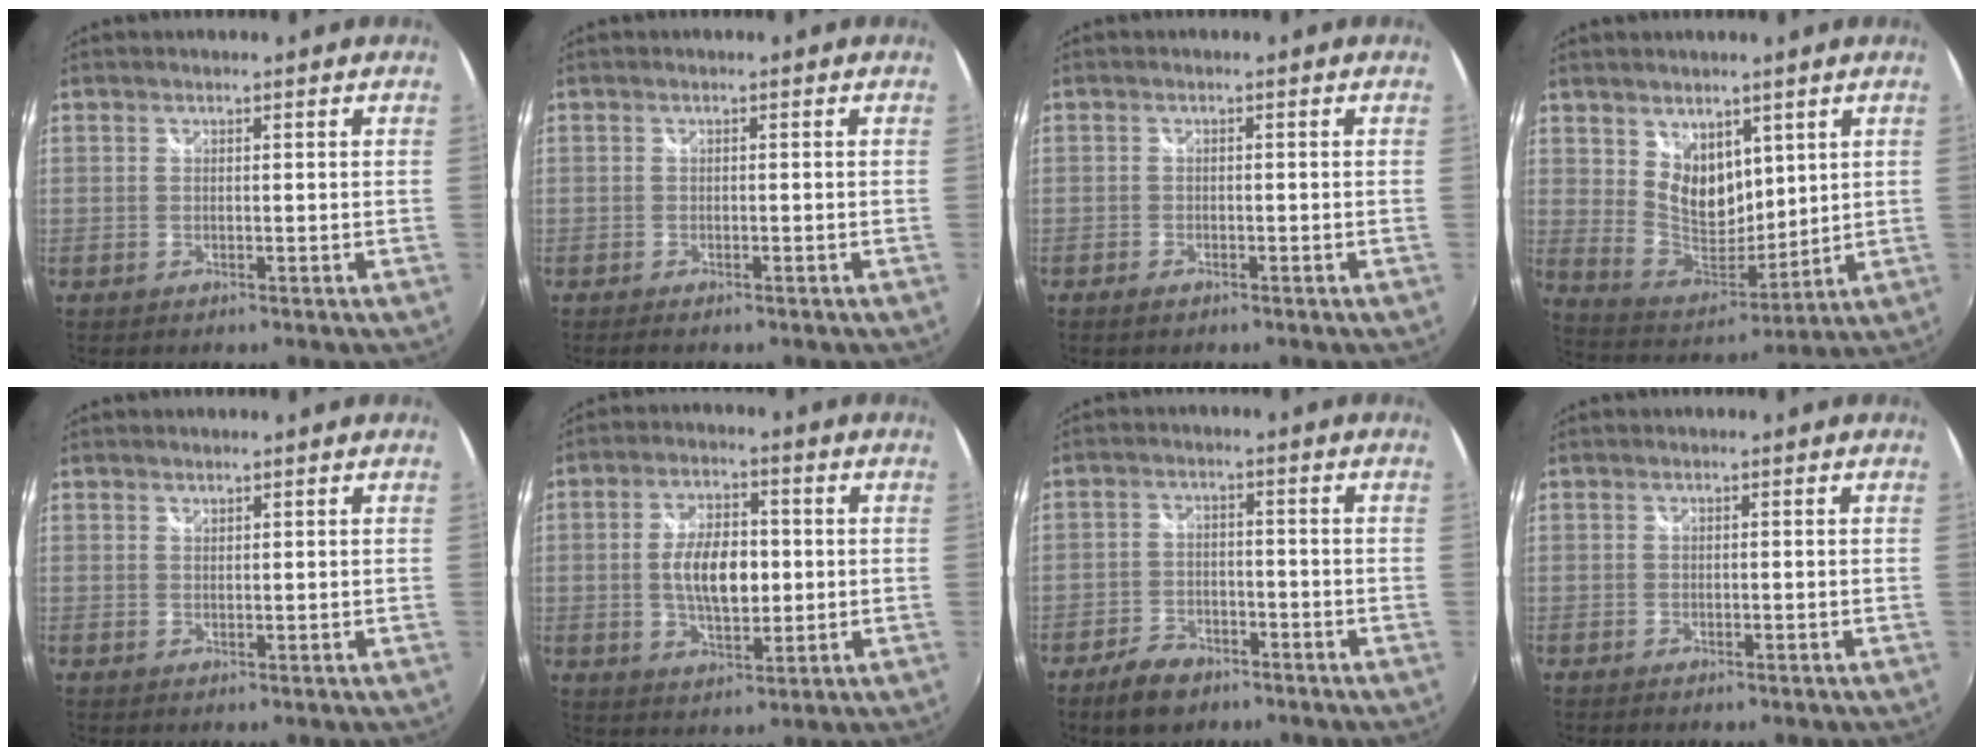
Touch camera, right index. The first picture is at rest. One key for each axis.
{"total": 1.9, "fx": -1.5, "fy": 0.6, "fz": 0.9, "tx": -0.021, "ty": -0.010, "tz": -0.026}
{"total": 1.6, "fx": -1.2, "fy": 0.8, "fz": 0.6, "tx": -0.016, "ty": -0.003, "tz": -0.023}
{"total": 10.5, "fx": 5.3, "fy": 7.0, "fz": 5.7, "tx": -0.092, "ty": -0.003, "tz": 0.113}
{"total": 0.6, "fx": 0.5, "fy": 0.2, "fz": 0.0, "tx": 0.001, "ty": 0.000, "tz": 0.010}
{"total": 9.7, "fx": -0.2, "fy": 4.9, "fz": 8.4, "tx": -0.153, "ty": 0.004, "tz": -0.002}
{"total": 7.2, "fx": -5.2, "fy": 3.9, "fz": 3.1, "tx": -0.086, "ty": 0.003, "tz": -0.087}
{"total": 1.0, "fx": -0.8, "fy": 0.4, "fz": 0.4, "tx": -0.011, "ty": -0.004, "tz": -0.013}